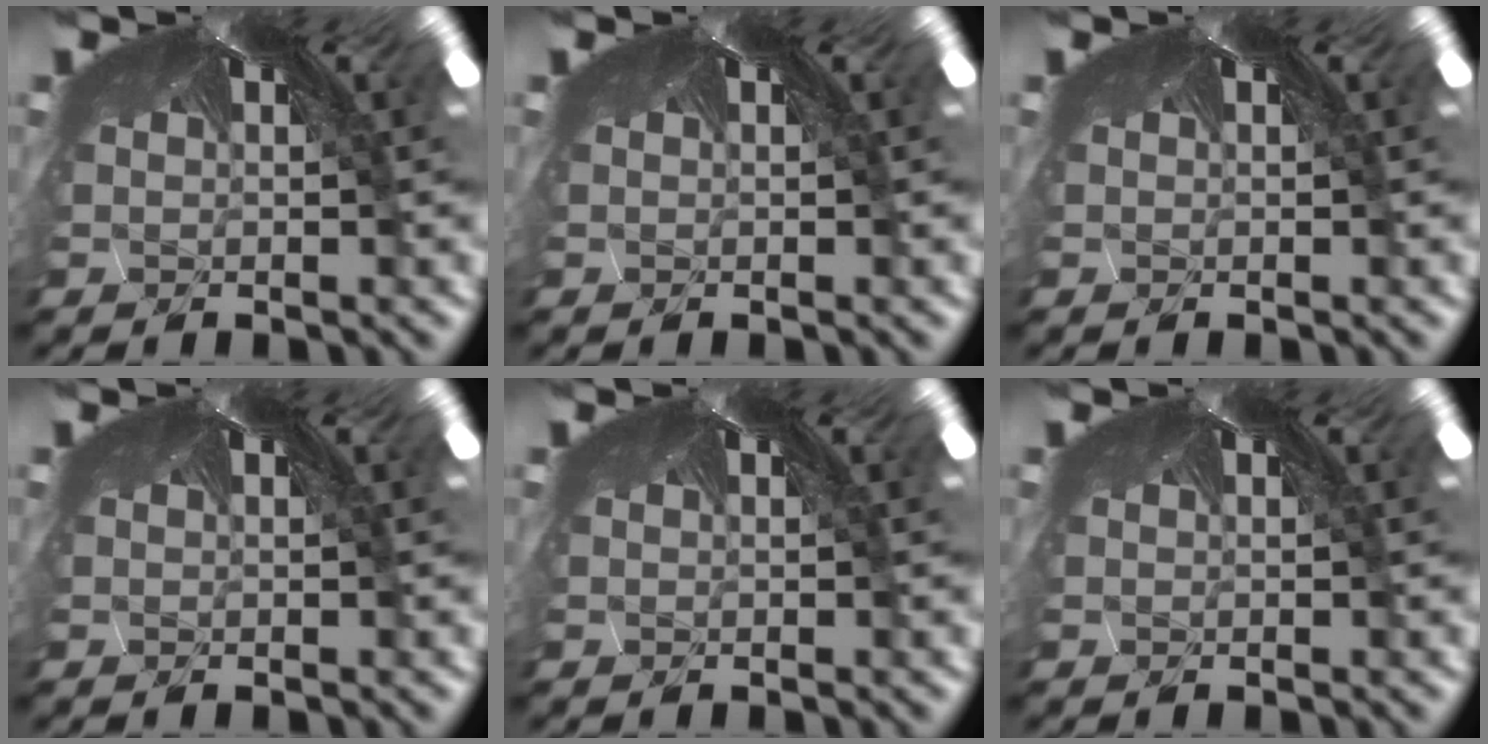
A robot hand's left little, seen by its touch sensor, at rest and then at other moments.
{"total": 0.0}
{"total": 0.0}
{"total": 0.0}
{"total": 0.0}
{"total": 0.0}